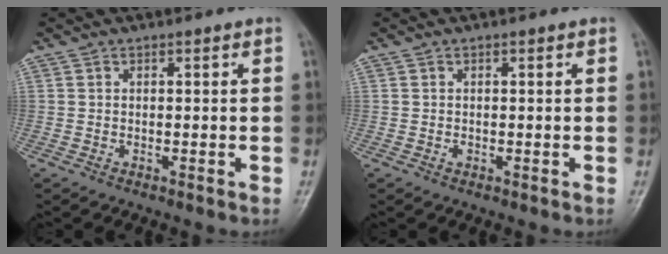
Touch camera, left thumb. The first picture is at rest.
{"total": 0.5, "force": [-0.1, 0.4, 0.3], "torque": [-0.003, 0.001, -0.003]}